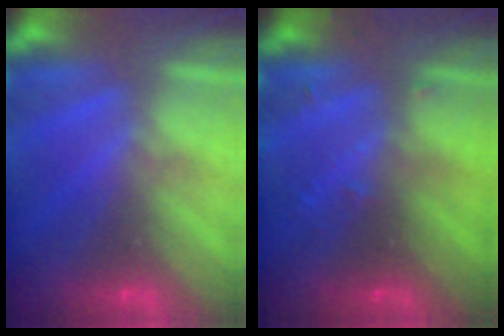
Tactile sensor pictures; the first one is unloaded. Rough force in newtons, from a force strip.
{"total": 2.9}